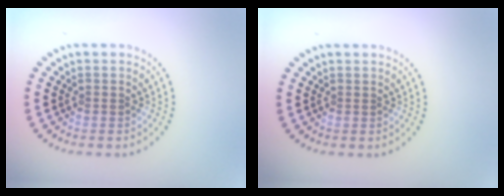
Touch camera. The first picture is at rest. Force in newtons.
{"total": 0.0}